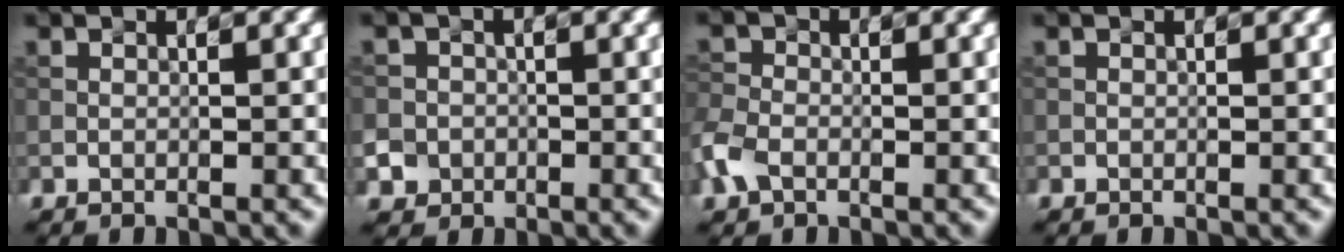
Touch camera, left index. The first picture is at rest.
{"total": 4.1, "force": [-1.8, 3.6, 0.7], "torque": [-0.001, -0.001, -0.047]}
{"total": 2.8, "force": [-1.4, 1.8, 1.5], "torque": [-0.040, 0.001, -0.041]}
{"total": 0.0}